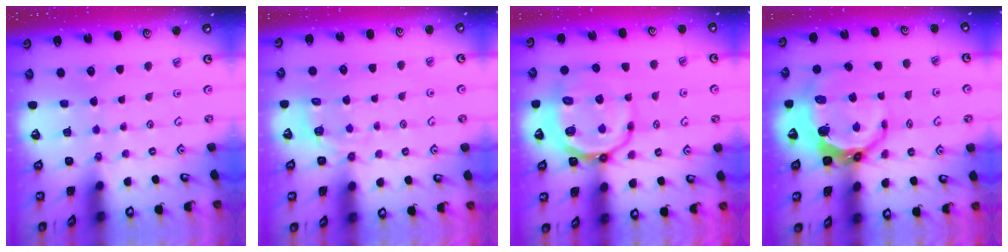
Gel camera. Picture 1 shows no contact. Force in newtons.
{"total": 2.7, "press": 1.4, "slide": 2.3}
{"total": 12.7, "press": 12.4, "slide": 3.0}
{"total": 9.7, "press": 8.4, "slide": 4.8}